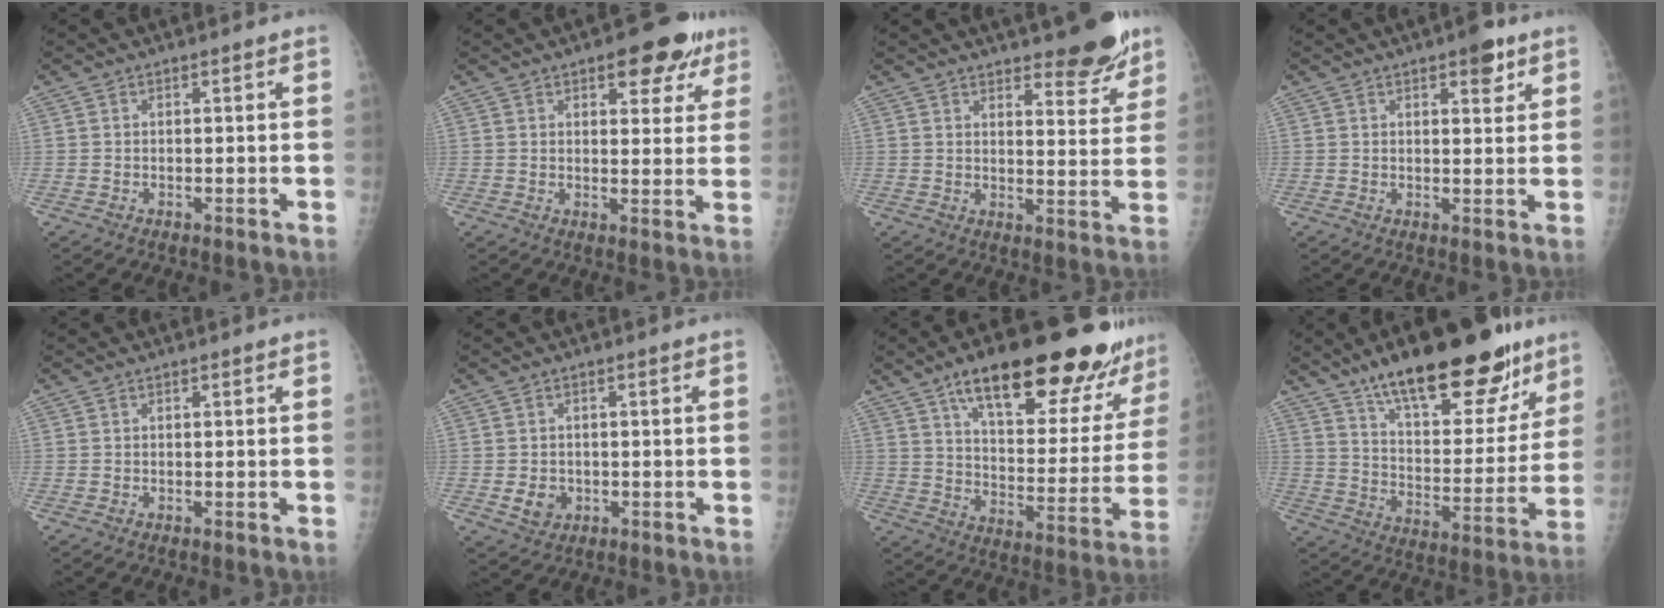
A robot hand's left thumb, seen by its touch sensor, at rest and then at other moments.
{"total": 9.1, "force": [5.3, 4.5, 5.9], "torque": [-0.033, -0.018, 0.063]}
{"total": 8.8, "force": [6.7, 2.7, 5.0], "torque": [-0.037, -0.049, 0.096]}
{"total": 4.5, "force": [2.7, 1.8, 3.1], "torque": [-0.026, -0.012, 0.033]}
{"total": 0.0}
{"total": 3.6, "force": [-0.6, 3.1, 1.7], "torque": [-0.017, 0.001, -0.001]}
{"total": 27.2, "force": [18.7, 8.9, 17.6], "torque": [-0.211, -0.060, 0.271]}
{"total": 26.6, "force": [18.0, 9.6, 17.1], "torque": [-0.213, -0.066, 0.277]}